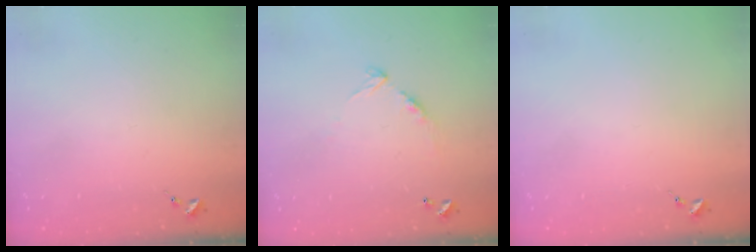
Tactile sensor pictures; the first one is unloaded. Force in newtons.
{"total": 8.8, "press": 8.8, "slide": 0.7}
{"total": 0.0}